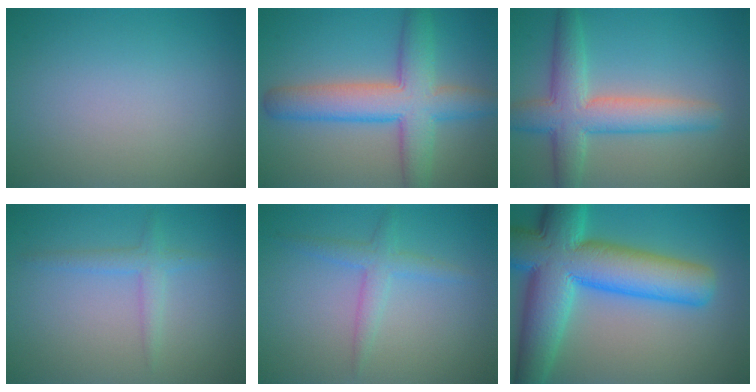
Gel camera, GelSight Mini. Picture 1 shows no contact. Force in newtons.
{"total": 7.4, "press": 7.4, "slide": 0.4}
{"total": 6.1, "press": 6.1, "slide": 0.3}
{"total": 1.8, "press": 1.8, "slide": 0.2}
{"total": 2.2, "press": 2.2, "slide": 0.1}
{"total": 13.2, "press": 13.2, "slide": 0.6}